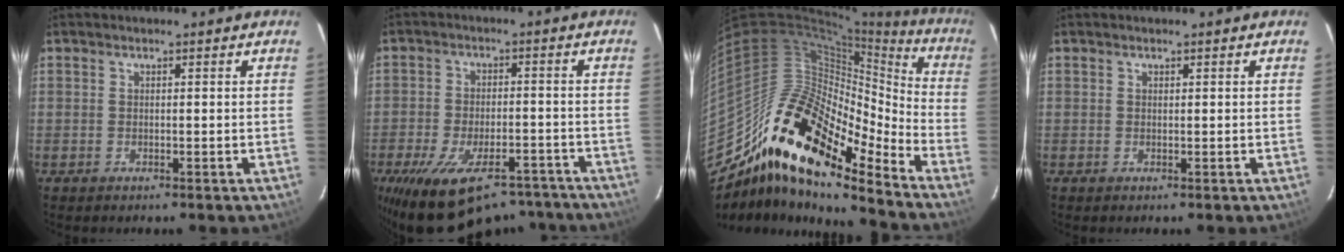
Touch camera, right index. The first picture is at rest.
{"total": 19.5, "force": [-14.8, 8.4, 9.6], "torque": [-0.192, -0.013, -0.207]}
{"total": 20.8, "force": [-14.3, 7.0, 13.4], "torque": [-0.215, -0.012, -0.278]}
{"total": 0.0}